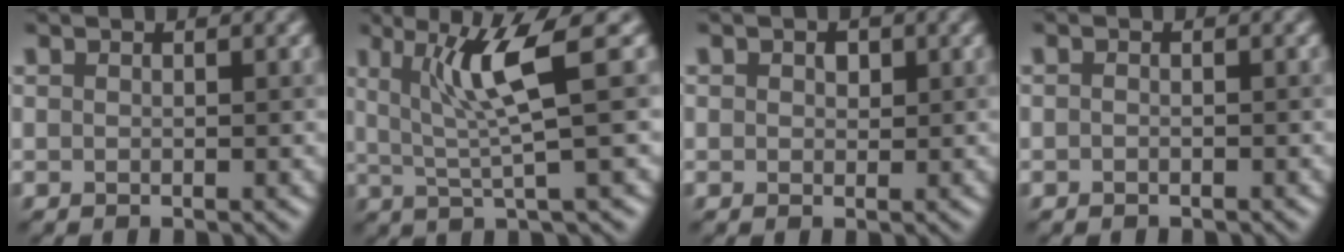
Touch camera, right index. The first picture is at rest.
{"total": 5.4, "force": [1.9, 0.6, 5.0], "torque": [-0.101, 0.001, 0.040]}
{"total": 0.8, "force": [0.4, 0.6, -0.1], "torque": [-0.005, -0.001, 0.009]}
{"total": 0.6, "force": [-0.5, 0.1, -0.3], "torque": [-0.005, -0.006, -0.008]}